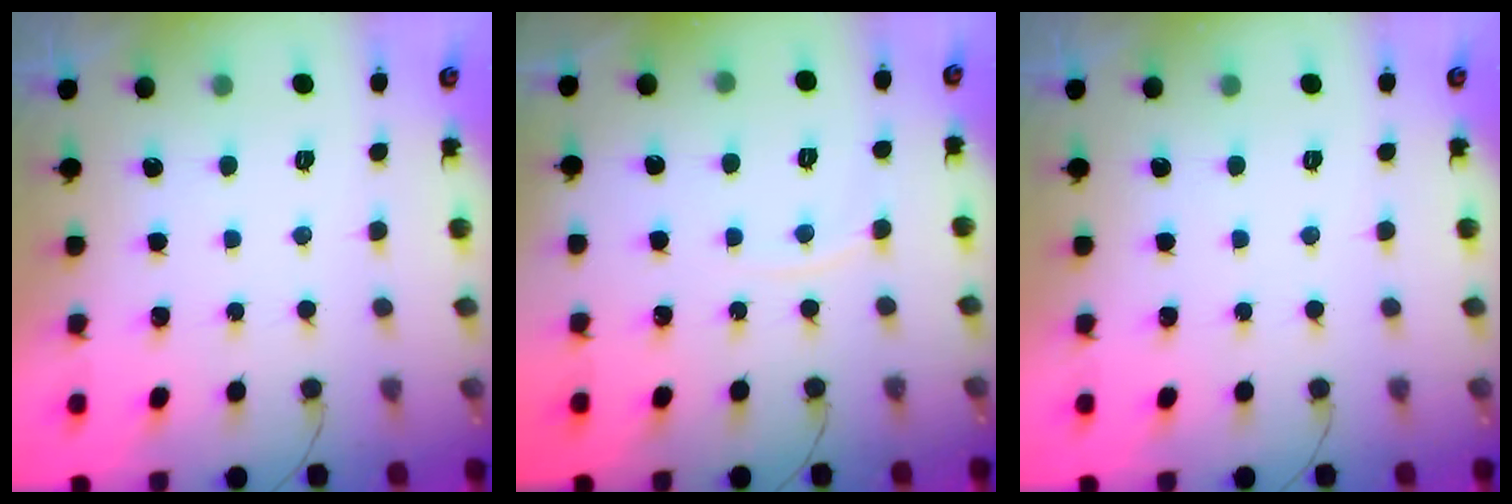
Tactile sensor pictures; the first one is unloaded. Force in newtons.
{"total": 2.9, "press": 2.9, "slide": 0.1}
{"total": 0.0}